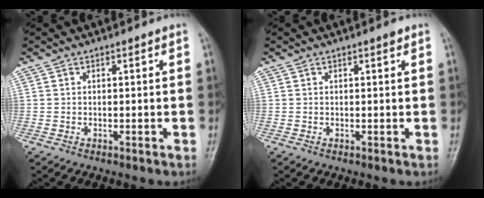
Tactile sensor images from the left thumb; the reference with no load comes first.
{"total": 0.6, "force": [0.4, 0.2, 0.5], "torque": [-0.006, -0.001, 0.003]}